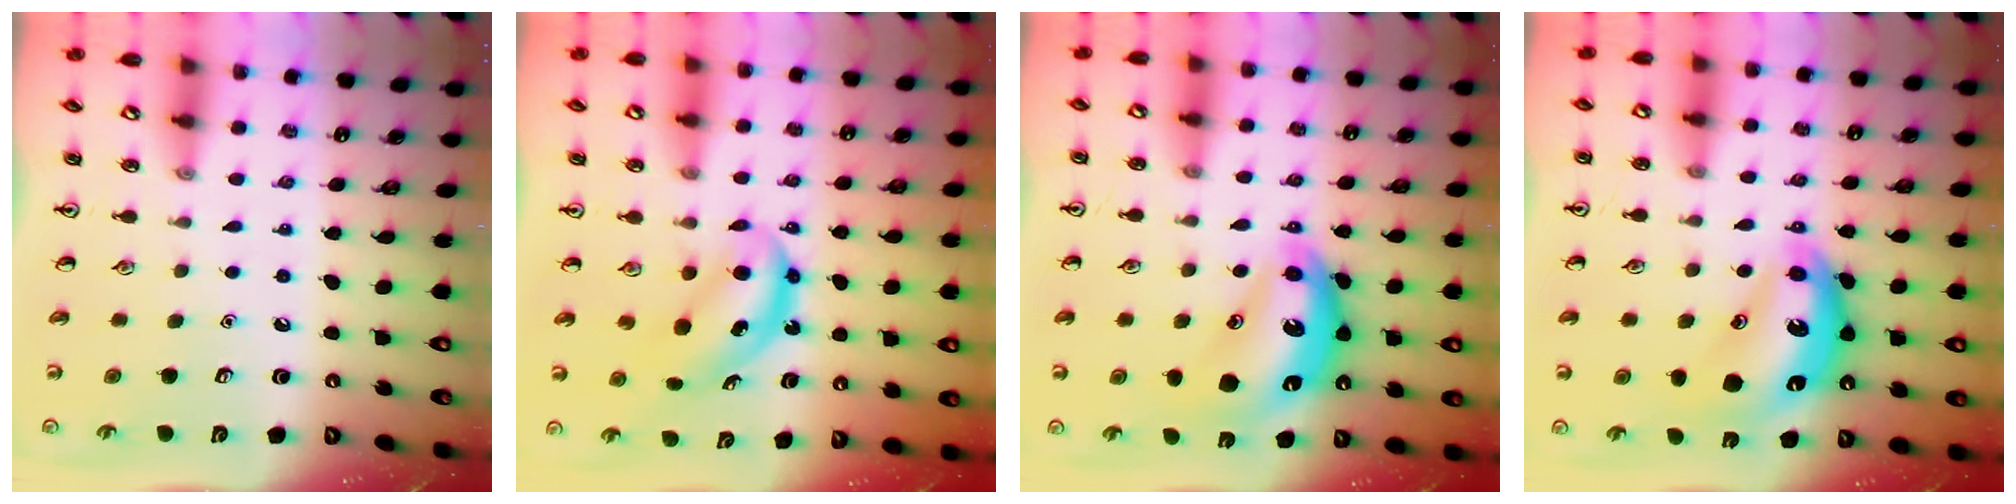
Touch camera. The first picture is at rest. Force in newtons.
{"total": 5.9, "press": 5.8, "slide": 1.3}
{"total": 15.0, "press": 15.0, "slide": 0.8}
{"total": 15.0, "press": 15.0, "slide": 0.8}